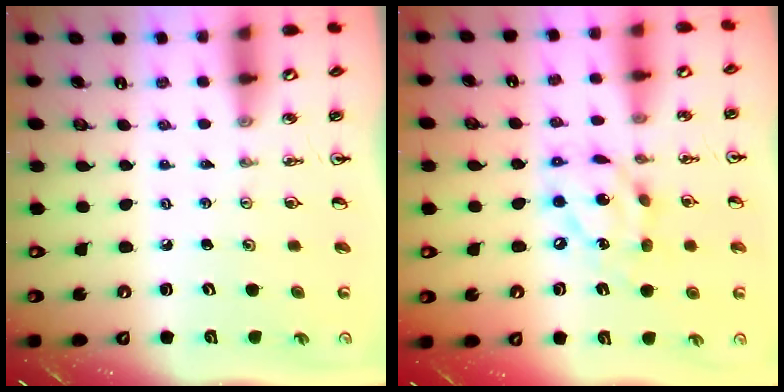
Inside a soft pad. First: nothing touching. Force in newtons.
{"total": 13.9, "press": 13.9, "slide": 1.4}